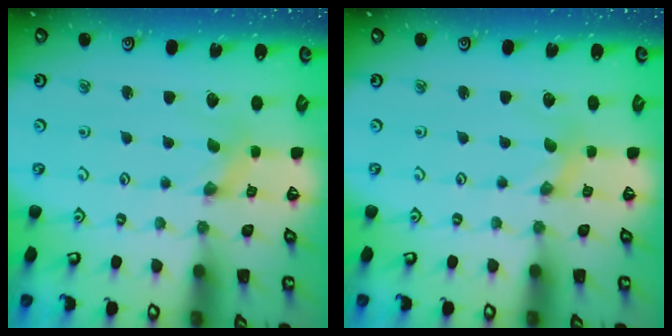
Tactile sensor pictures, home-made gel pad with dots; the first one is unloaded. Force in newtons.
{"total": 0.0}